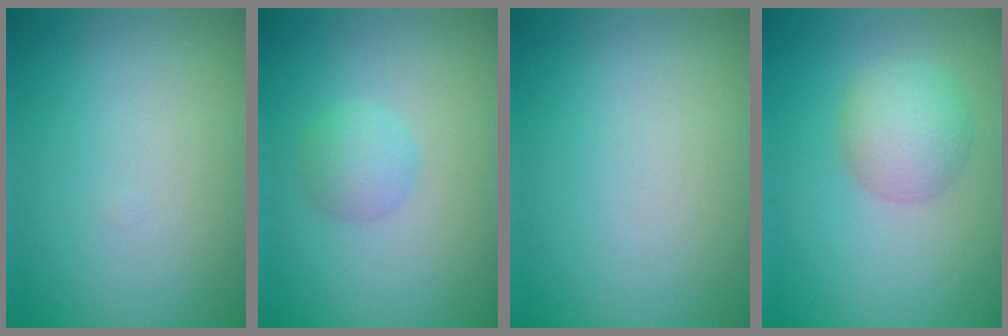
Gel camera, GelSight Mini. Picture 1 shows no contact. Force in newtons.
{"total": 2.1, "press": 2.1, "slide": 0.0}
{"total": 0.0}
{"total": 3.8, "press": 3.8, "slide": 0.2}